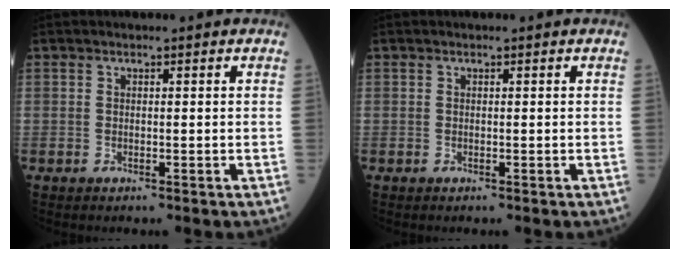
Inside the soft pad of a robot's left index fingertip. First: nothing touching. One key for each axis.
{"total": 0.0}